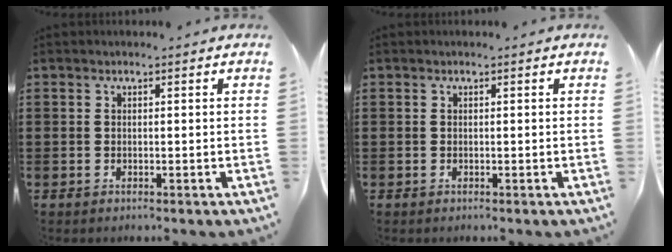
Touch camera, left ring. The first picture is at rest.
{"total": 0.0}